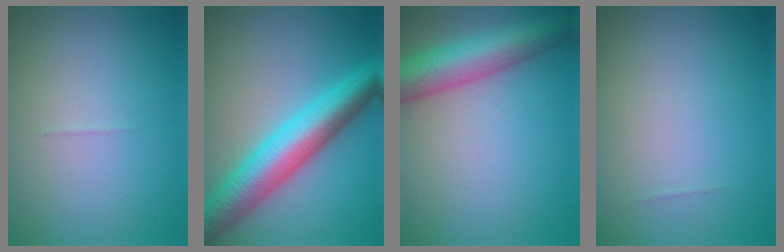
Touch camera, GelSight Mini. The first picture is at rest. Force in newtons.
{"total": 8.5, "press": 8.5, "slide": 0.2}
{"total": 7.7, "press": 7.7, "slide": 0.3}
{"total": 0.0}